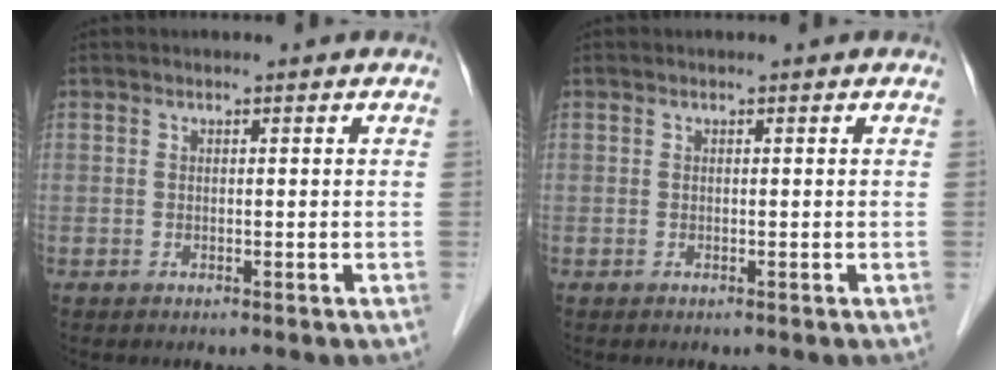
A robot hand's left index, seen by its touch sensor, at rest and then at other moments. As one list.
[{"total": 0.0}]